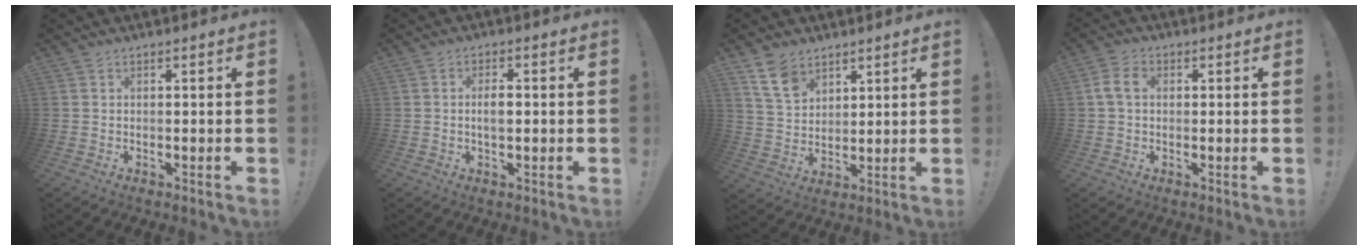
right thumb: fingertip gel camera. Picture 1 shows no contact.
{"total": 3.6, "force": [-0.1, 1.6, 3.2], "torque": [-0.052, -0.001, -0.008]}
{"total": 10.2, "force": [6.8, 6.3, 4.3], "torque": [-0.080, -0.030, 0.134]}
{"total": 6.0, "force": [1.0, 4.2, 4.2], "torque": [-0.080, 0.010, 0.021]}